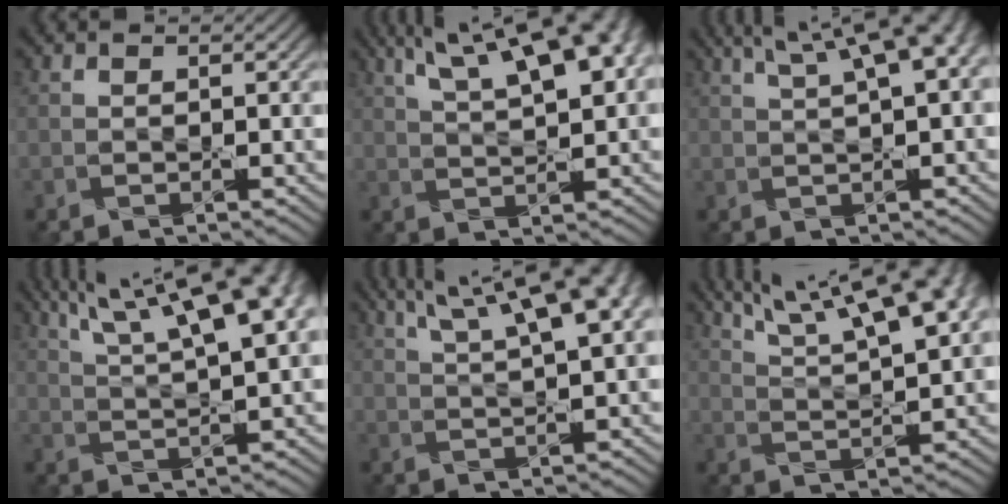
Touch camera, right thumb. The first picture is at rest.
{"total": 14.0, "force": [6.7, 4.7, 11.3], "torque": [-0.187, 0.036, 0.087]}
{"total": 9.9, "force": [4.6, 2.6, 8.4], "torque": [-0.113, 0.035, 0.056]}
{"total": 16.4, "force": [8.5, 4.8, 13.2], "torque": [-0.207, 0.040, 0.113]}
{"total": 13.7, "force": [6.9, 3.8, 11.2], "torque": [-0.173, 0.043, 0.086]}
{"total": 16.9, "force": [10.1, 4.9, 12.6], "torque": [-0.202, 0.032, 0.137]}